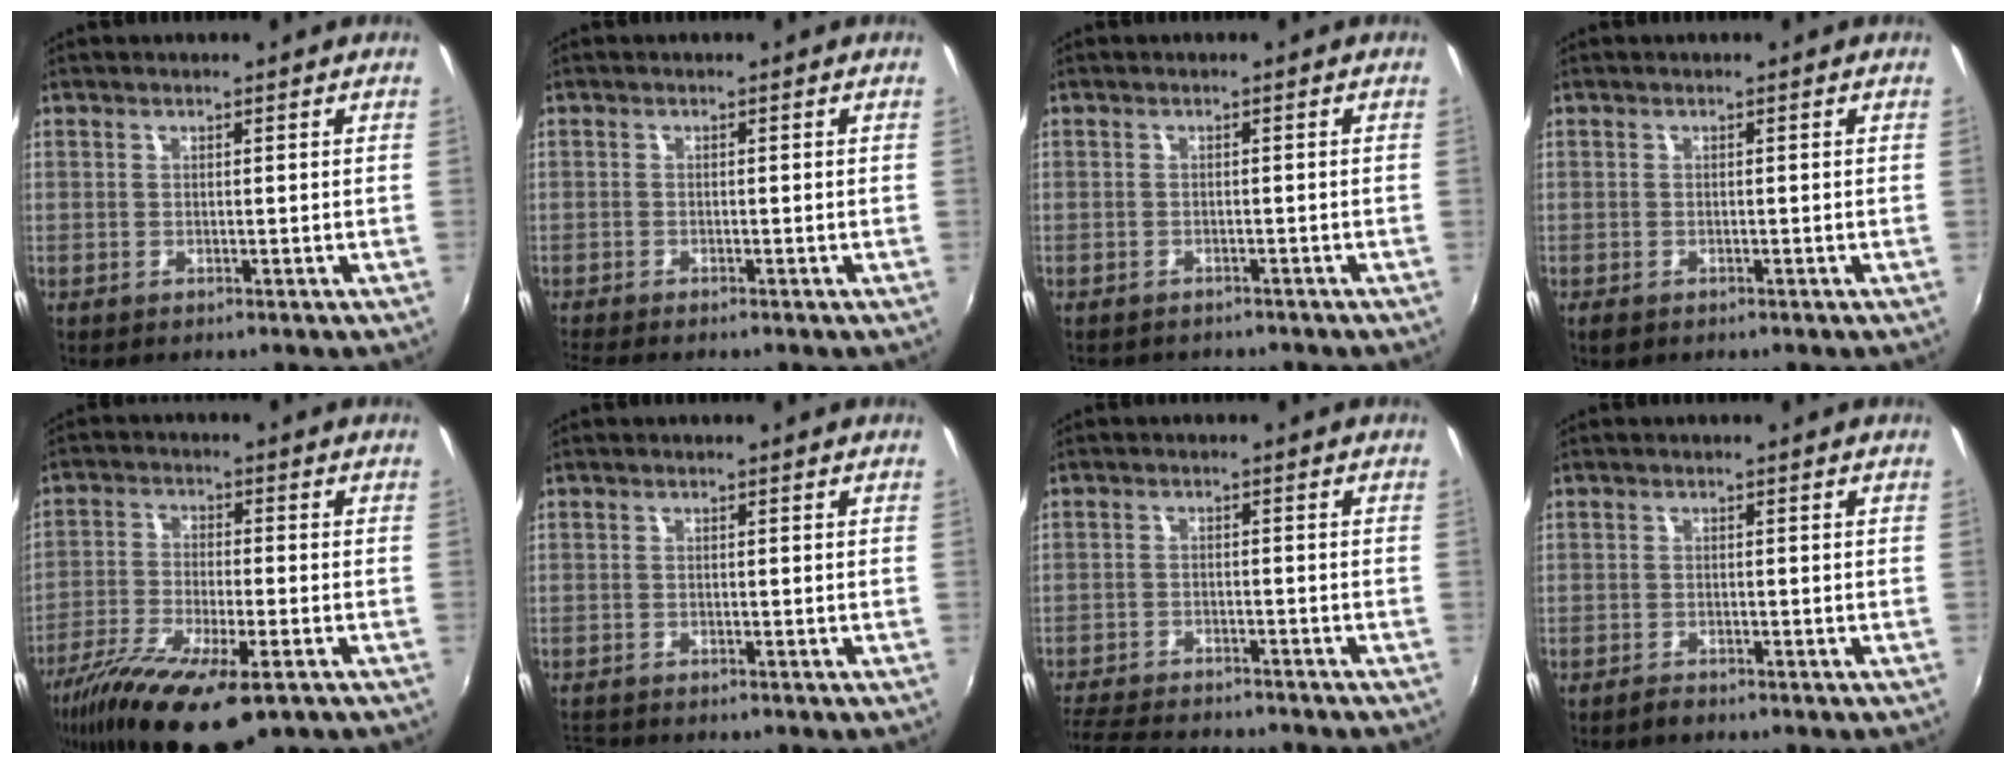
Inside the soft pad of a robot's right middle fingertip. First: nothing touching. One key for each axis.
{"total": 3.3, "fx": -2.9, "fy": 0.3, "fz": 1.6, "tx": -0.039, "ty": -0.020, "tz": -0.054}
{"total": 3.3, "fx": -2.9, "fy": 1.2, "fz": 0.8, "tx": -0.023, "ty": -0.014, "tz": -0.041}
{"total": 1.6, "fx": -1.1, "fy": 0.9, "fz": 0.8, "tx": -0.018, "ty": -0.006, "tz": -0.017}
{"total": 16.9, "fx": -10.7, "fy": 4.7, "fz": 12.3, "tx": -0.249, "ty": -0.060, "tz": -0.191}
{"total": 2.4, "fx": -2.2, "fy": 0.5, "fz": 0.6, "tx": -0.021, "ty": -0.013, "tz": -0.042}
{"total": 12.9, "fx": -11.5, "fy": 3.0, "fz": 5.0, "tx": -0.124, "ty": -0.017, "tz": -0.184}
{"total": 1.3, "fx": -1.2, "fy": 0.5, "fz": 0.3, "tx": -0.009, "ty": -0.001, "tz": -0.023}